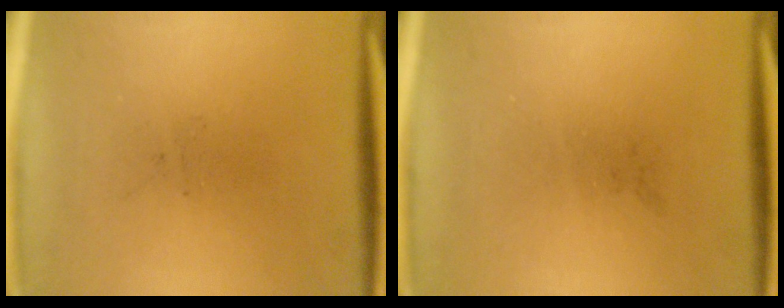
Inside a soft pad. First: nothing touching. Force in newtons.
{"total": 0.0}